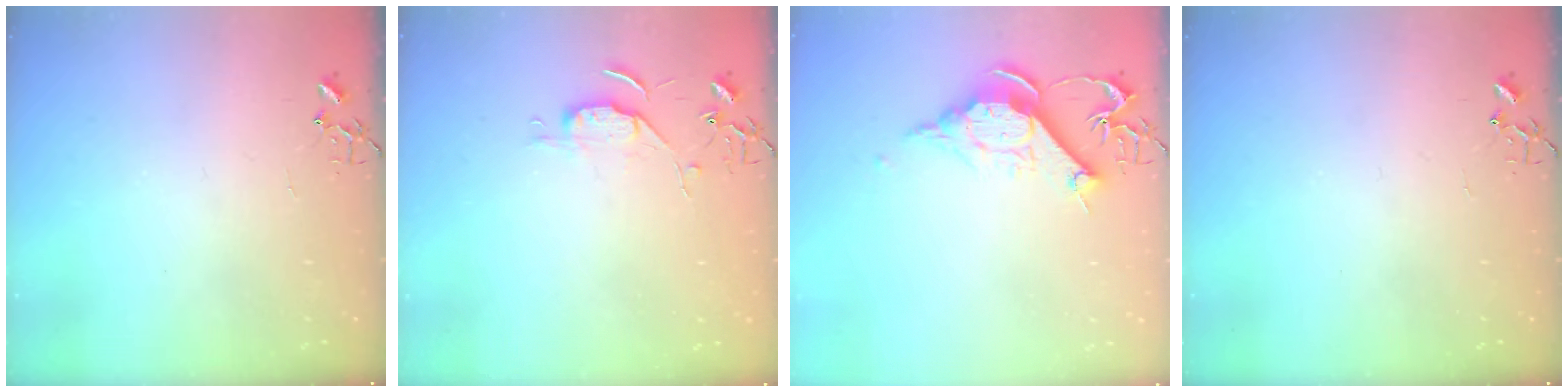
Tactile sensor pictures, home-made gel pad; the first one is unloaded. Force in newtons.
{"total": 5.1, "press": 5.1, "slide": 0.6}
{"total": 12.3, "press": 12.2, "slide": 1.3}
{"total": 0.0}